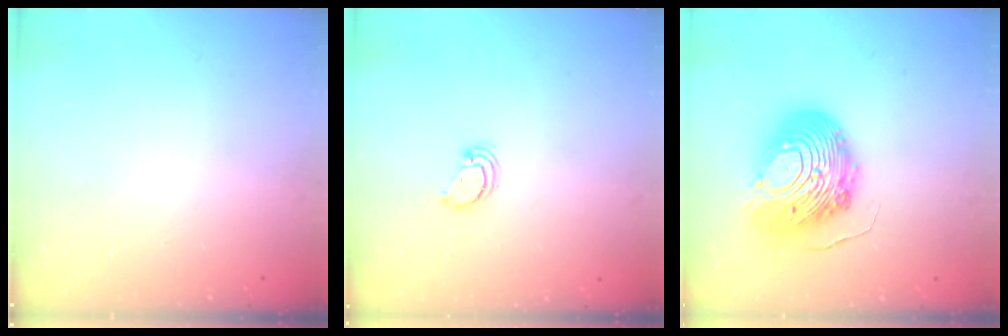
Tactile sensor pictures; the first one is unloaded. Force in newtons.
{"total": 2.6, "press": 2.6, "slide": 0.2}
{"total": 16.1, "press": 16.0, "slide": 1.8}